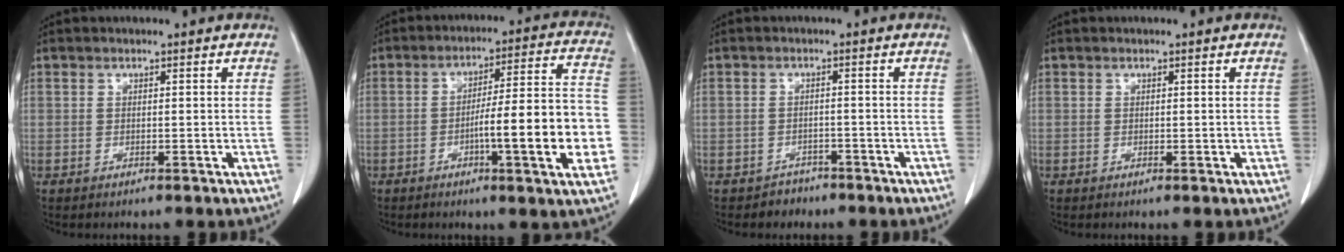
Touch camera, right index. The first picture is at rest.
{"total": 15.4, "force": [-3.8, 1.0, 14.9], "torque": [-0.203, 0.015, -0.056]}
{"total": 2.4, "force": [-1.8, 1.6, -0.3], "torque": [-0.002, 0.008, -0.027]}
{"total": 0.6, "force": [0.1, 0.4, 0.4], "torque": [-0.004, 0.000, 0.004]}